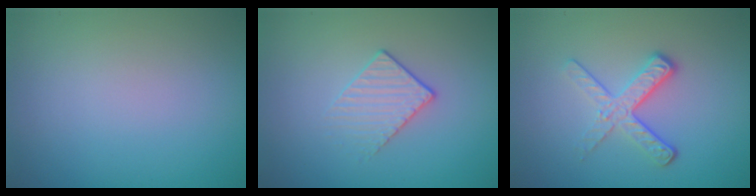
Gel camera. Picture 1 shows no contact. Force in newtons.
{"total": 1.6, "press": 1.1, "slide": 1.1}
{"total": 3.5, "press": 2.3, "slide": 2.7}